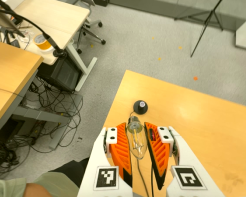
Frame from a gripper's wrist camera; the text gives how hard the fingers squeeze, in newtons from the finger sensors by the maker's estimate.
{"total": 19.5, "left": 21.0, "right": 18.1}